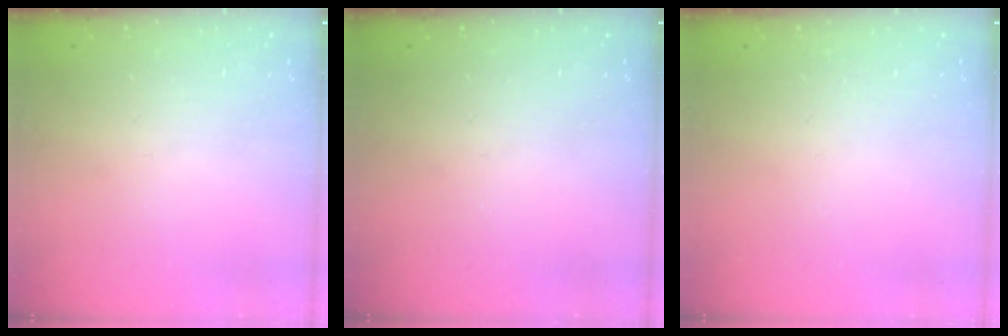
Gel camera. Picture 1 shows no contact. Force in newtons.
{"total": 0.0}
{"total": 0.0}